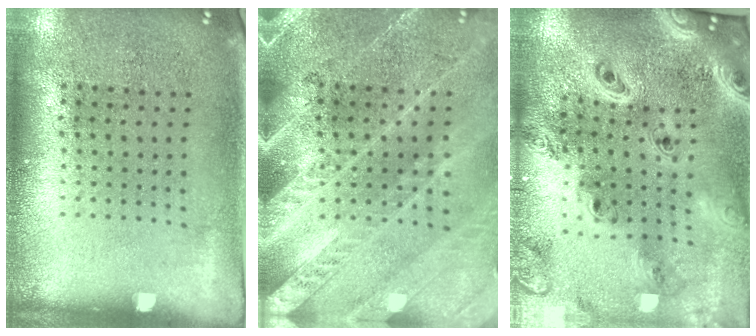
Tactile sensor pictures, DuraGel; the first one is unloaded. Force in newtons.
{"total": 2.9, "press": 2.6, "slide": 1.1}
{"total": 3.4, "press": 2.7, "slide": 2.0}